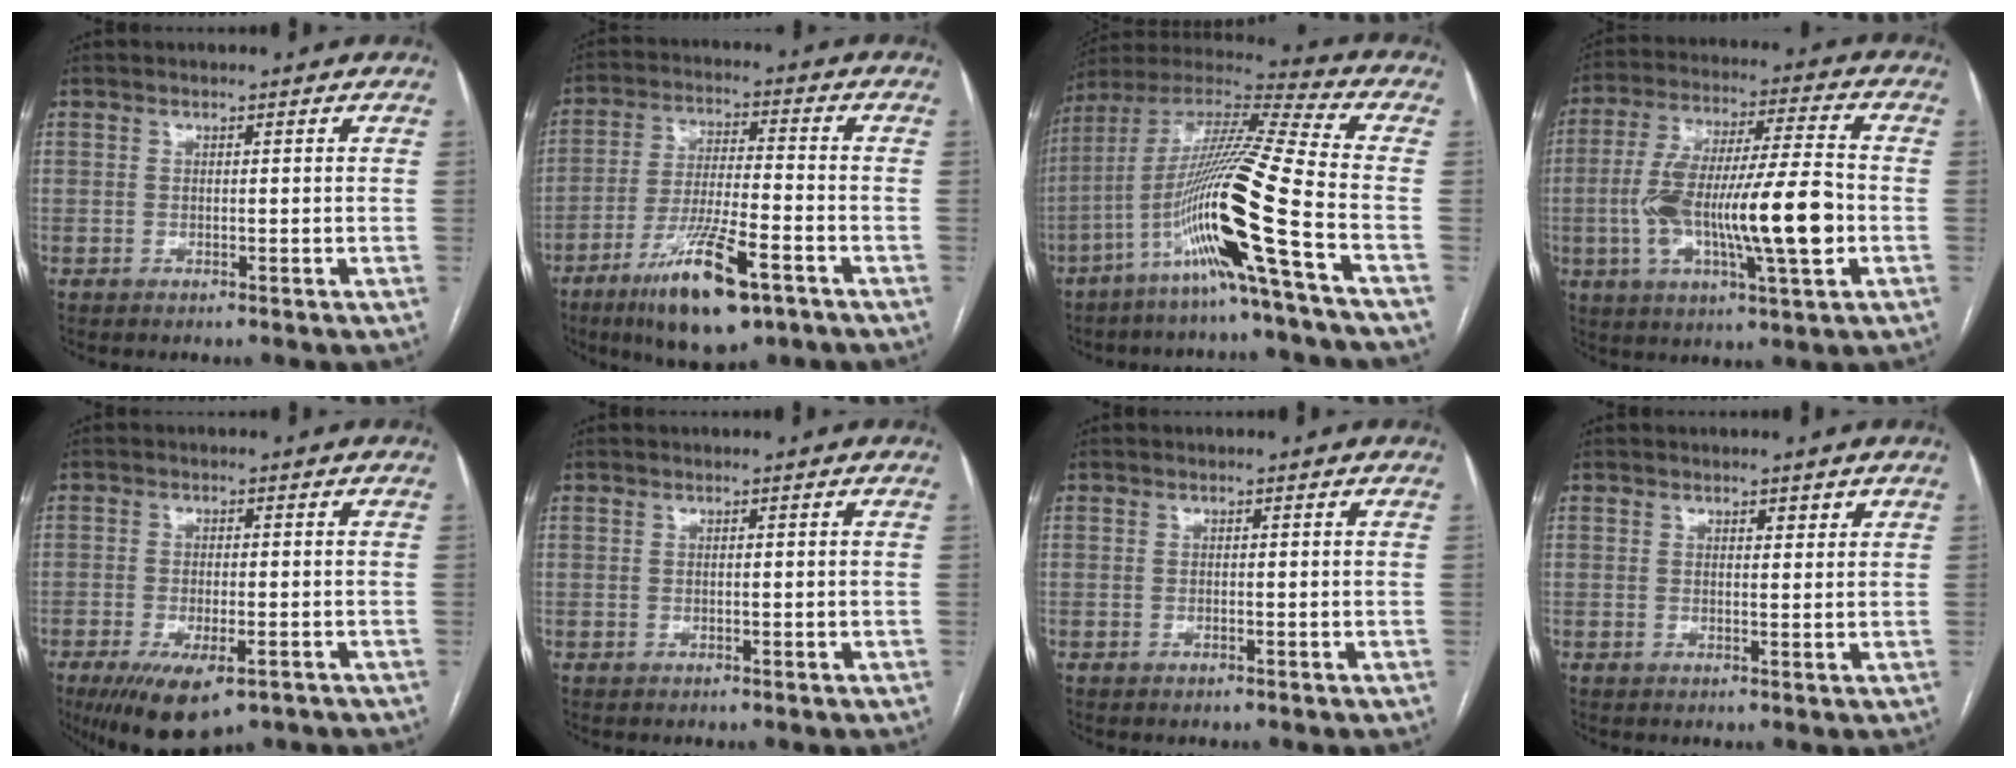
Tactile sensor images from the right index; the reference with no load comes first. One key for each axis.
{"total": 13.8, "fx": -7.9, "fy": 2.6, "fz": 11.1, "tx": -0.207, "ty": -0.023, "tz": -0.131}
{"total": 19.0, "fx": -7.8, "fy": -2.2, "fz": 17.2, "tx": -0.341, "ty": -0.012, "tz": -0.154}
{"total": 17.7, "fx": -3.2, "fy": 2.5, "fz": 17.2, "tx": -0.320, "ty": 0.008, "tz": -0.052}
{"total": 9.7, "fx": -5.8, "fy": 3.3, "fz": 6.9, "tx": -0.115, "ty": -0.020, "tz": -0.087}
{"total": 0.0}
{"total": 0.0}
{"total": 1.5, "fx": 1.1, "fy": 0.7, "fz": 0.7, "tx": -0.008, "ty": 0.000, "tz": 0.015}